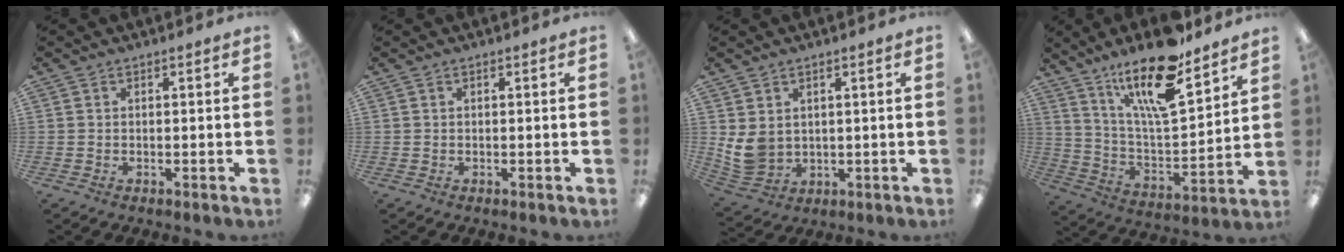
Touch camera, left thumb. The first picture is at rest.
{"total": 0.0}
{"total": 6.8, "force": [2.0, 5.3, 3.8], "torque": [-0.087, -0.007, 0.042]}
{"total": 20.0, "force": [14.3, 5.9, 12.7], "torque": [-0.228, -0.081, 0.240]}